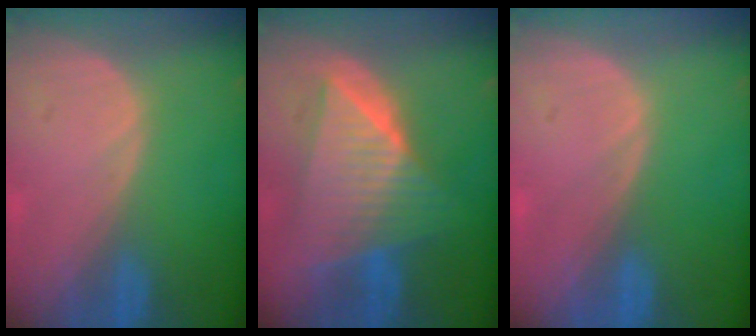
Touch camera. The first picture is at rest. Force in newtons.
{"total": 10.0, "press": 10.0, "slide": 0.7}
{"total": 0.0}